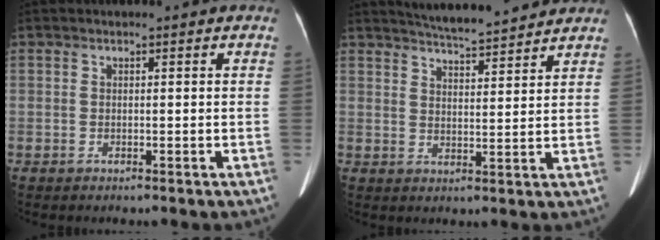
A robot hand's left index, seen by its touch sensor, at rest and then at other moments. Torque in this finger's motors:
{"motor_torque": [-0.13, -0.45, 0.02, 0.01]}